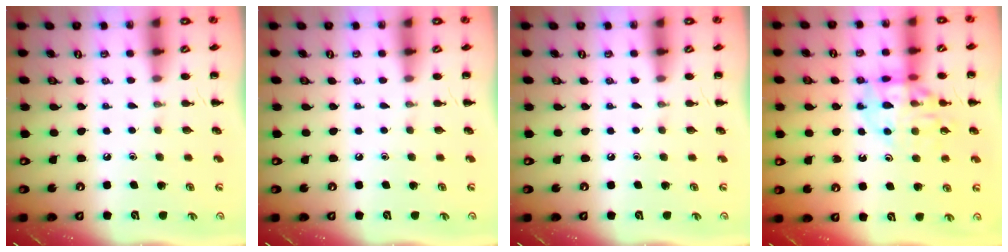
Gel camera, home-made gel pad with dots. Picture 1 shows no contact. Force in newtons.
{"total": 0.0}
{"total": 0.0}
{"total": 13.4, "press": 13.3, "slide": 2.0}